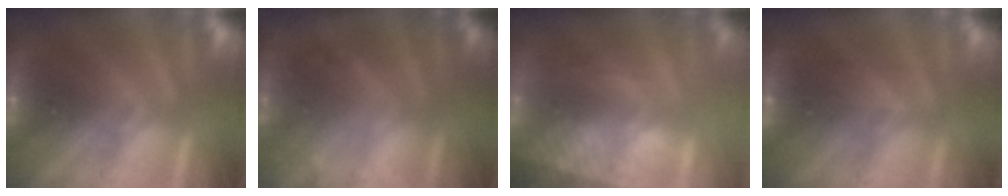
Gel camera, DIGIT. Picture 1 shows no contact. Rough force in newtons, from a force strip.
{"total": 2.3}
{"total": 2.9}
{"total": 2.4}